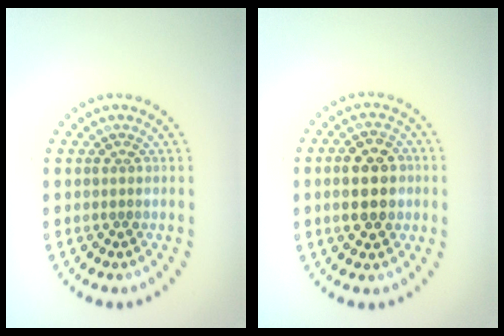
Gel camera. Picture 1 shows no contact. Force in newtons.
{"total": 5.2, "press": 5.2, "slide": 0.2}